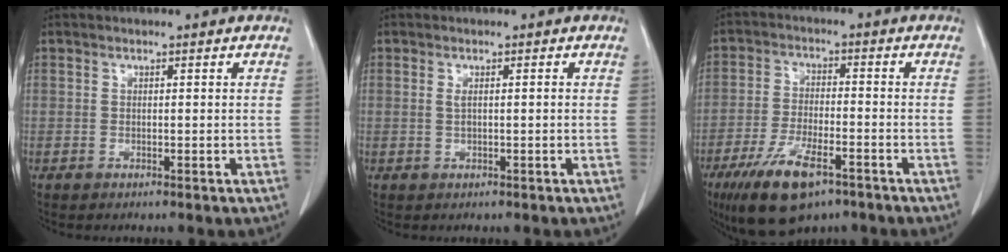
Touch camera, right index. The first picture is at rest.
{"total": 1.4, "force": [0.0, 0.3, 1.3], "torque": [-0.029, 0.004, 0.004]}
{"total": 11.8, "force": [-7.2, 3.9, 8.5], "torque": [-0.164, -0.017, -0.121]}